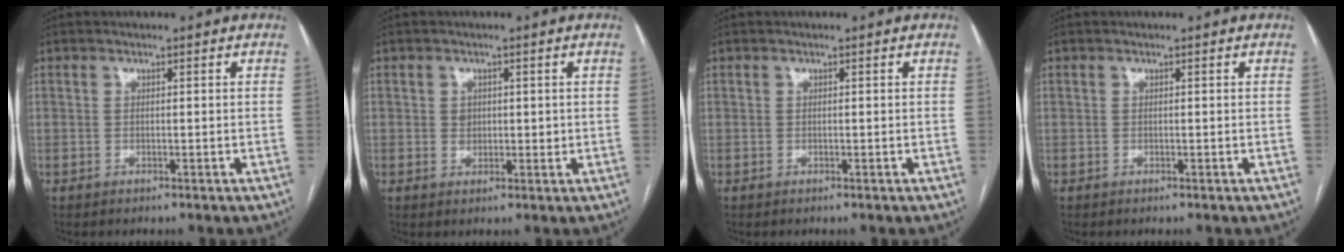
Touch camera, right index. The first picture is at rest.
{"total": 2.3, "force": [0.5, 1.9, 1.2], "torque": [-0.016, 0.000, 0.010]}
{"total": 0.0}
{"total": 0.0}